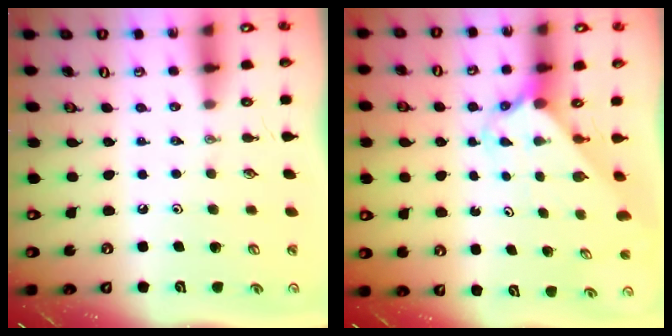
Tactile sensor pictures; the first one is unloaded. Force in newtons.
{"total": 2.5, "press": 2.5, "slide": 0.3}